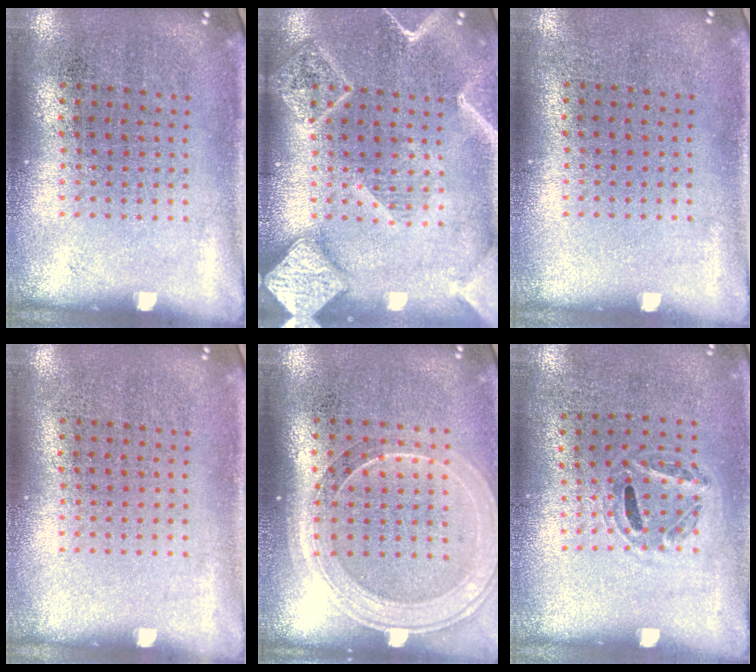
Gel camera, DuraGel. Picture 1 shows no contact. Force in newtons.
{"total": 4.2, "press": 4.1, "slide": 0.6}
{"total": 0.0}
{"total": 0.0}
{"total": 1.7, "press": 1.6, "slide": 0.7}
{"total": 1.1, "press": 0.7, "slide": 0.9}